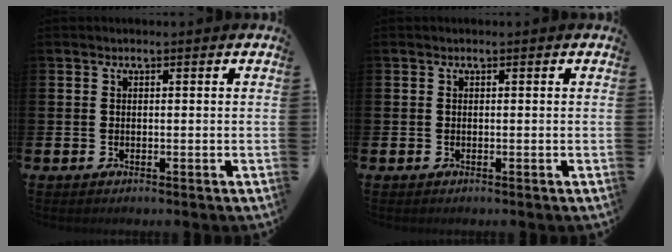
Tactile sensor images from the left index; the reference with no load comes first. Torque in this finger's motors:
{"motor_torque": [-0.09, -0.07, -0.03, 0.01]}